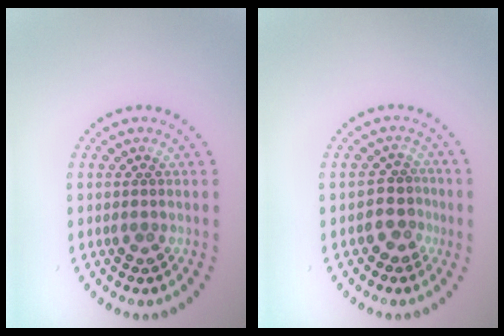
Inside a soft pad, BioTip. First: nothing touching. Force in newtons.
{"total": 2.4, "press": 2.0, "slide": 1.3}